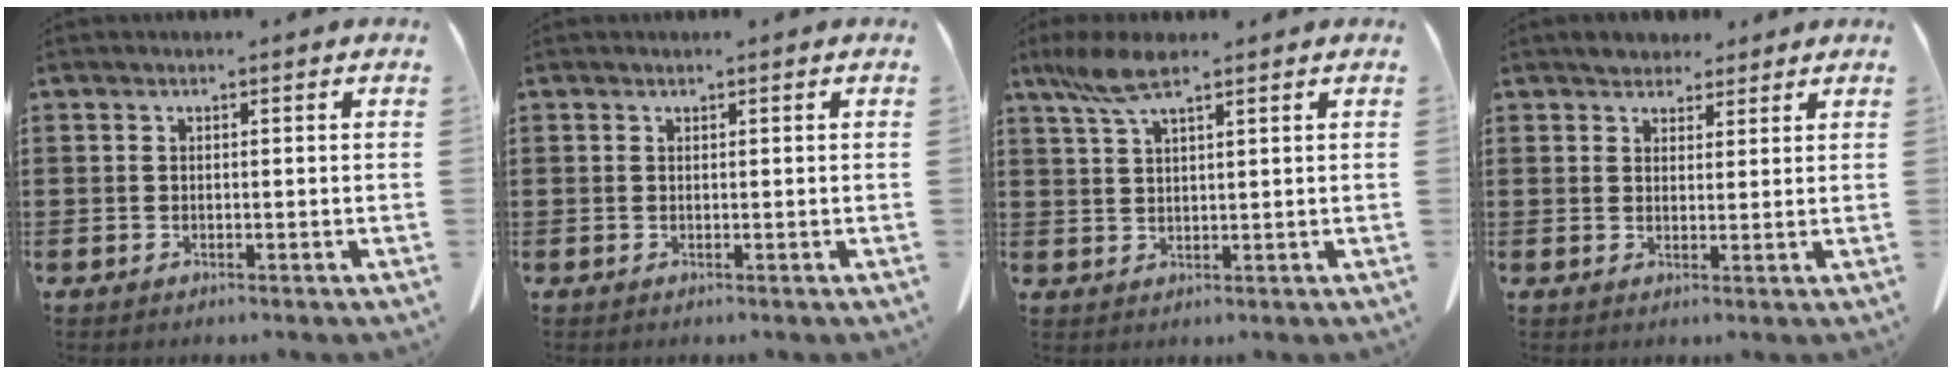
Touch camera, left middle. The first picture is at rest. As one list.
[{"total": 0.0}, {"total": 5.7, "force": [3.7, 1.2, 4.2], "torque": [-0.096, -0.005, 0.066]}, {"total": 3.1, "force": [2.7, 1.4, 0.1], "torque": [0.005, -0.002, 0.049]}]